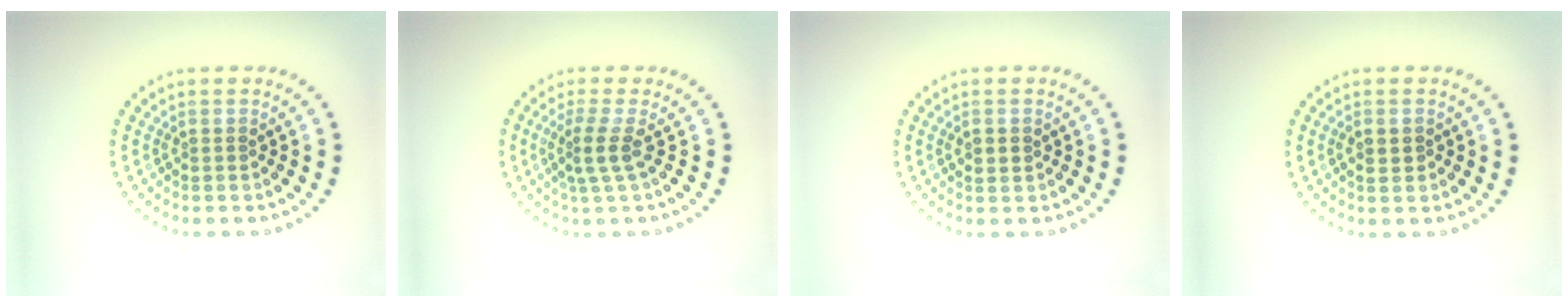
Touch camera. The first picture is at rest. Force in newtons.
{"total": 2.4, "press": 1.7, "slide": 1.8}
{"total": 1.5, "press": 1.5, "slide": 0.1}
{"total": 1.0, "press": 0.9, "slide": 0.3}